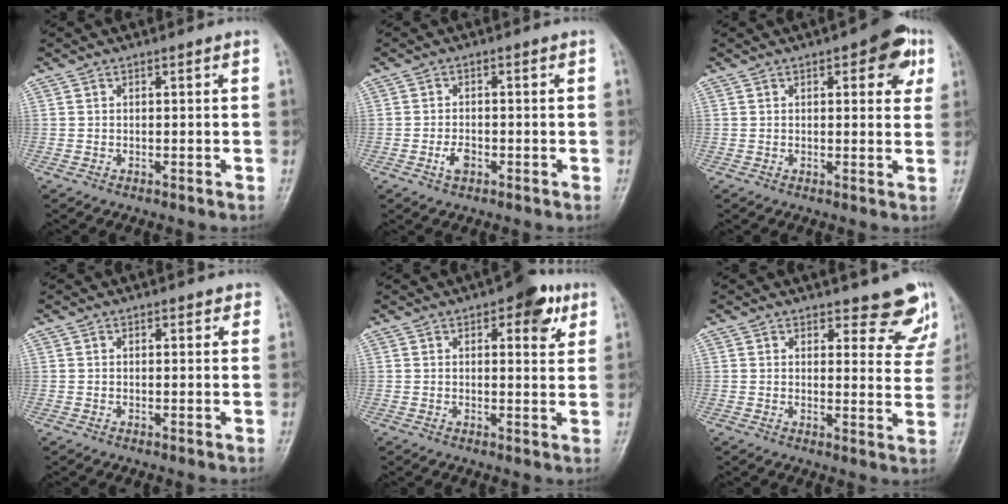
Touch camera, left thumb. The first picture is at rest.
{"total": 2.6, "force": [-1.1, 1.5, 1.8], "torque": [-0.033, 0.005, -0.022]}
{"total": 7.4, "force": [3.1, 3.2, 5.9], "torque": [-0.039, -0.004, 0.027]}
{"total": 1.2, "force": [0.8, 0.8, 0.5], "torque": [0.008, -0.003, 0.004]}
{"total": 7.2, "force": [3.6, 3.2, 5.4], "torque": [-0.041, -0.010, 0.038]}
{"total": 8.0, "force": [6.7, 3.2, 3.1], "torque": [0.005, -0.048, 0.066]}